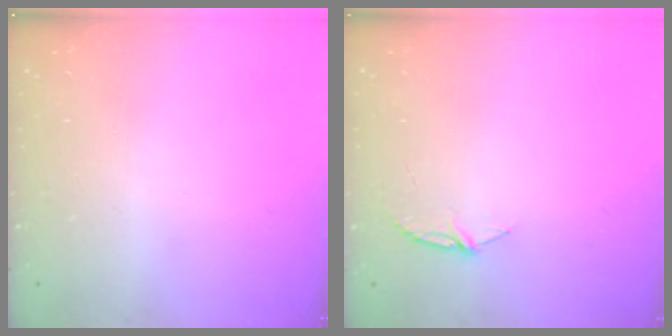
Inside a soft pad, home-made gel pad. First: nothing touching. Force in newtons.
{"total": 4.8, "press": 4.8, "slide": 0.5}